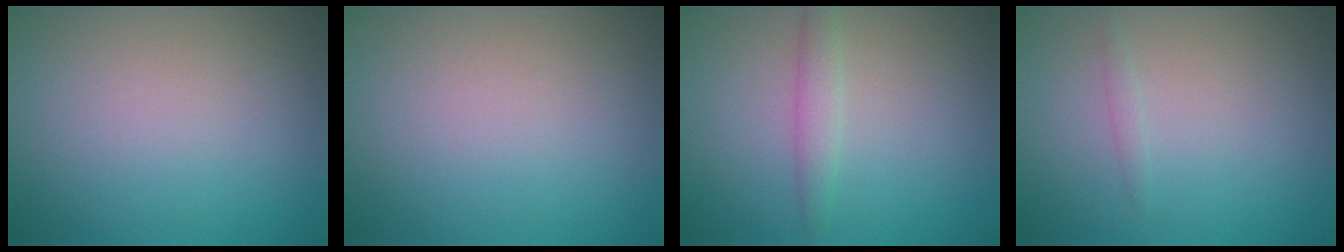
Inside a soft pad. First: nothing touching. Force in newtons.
{"total": 0.0}
{"total": 1.6, "press": 1.6, "slide": 0.0}
{"total": 0.5, "press": 0.5, "slide": 0.0}